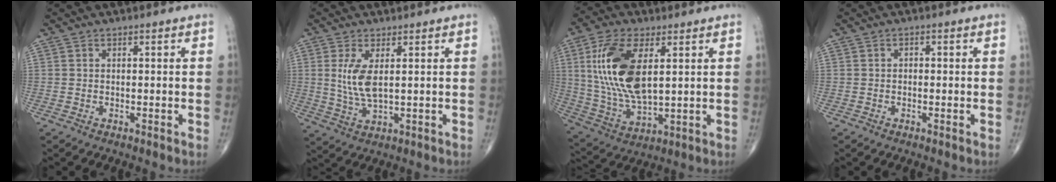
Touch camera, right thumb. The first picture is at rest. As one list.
[{"total": 6.3, "force": [1.3, 2.3, 5.8], "torque": [-0.125, -0.015, 0.033]}, {"total": 16.9, "force": [4.1, 7.8, 14.4], "torque": [-0.291, -0.016, 0.085]}, {"total": 0.7, "force": [0.0, 0.4, 0.5], "torque": [-0.003, 0.002, -0.004]}]